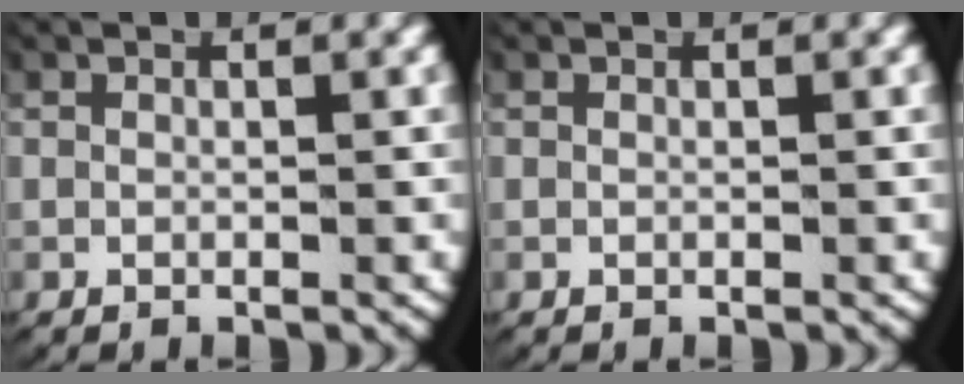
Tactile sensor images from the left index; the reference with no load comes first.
{"total": 0.0}